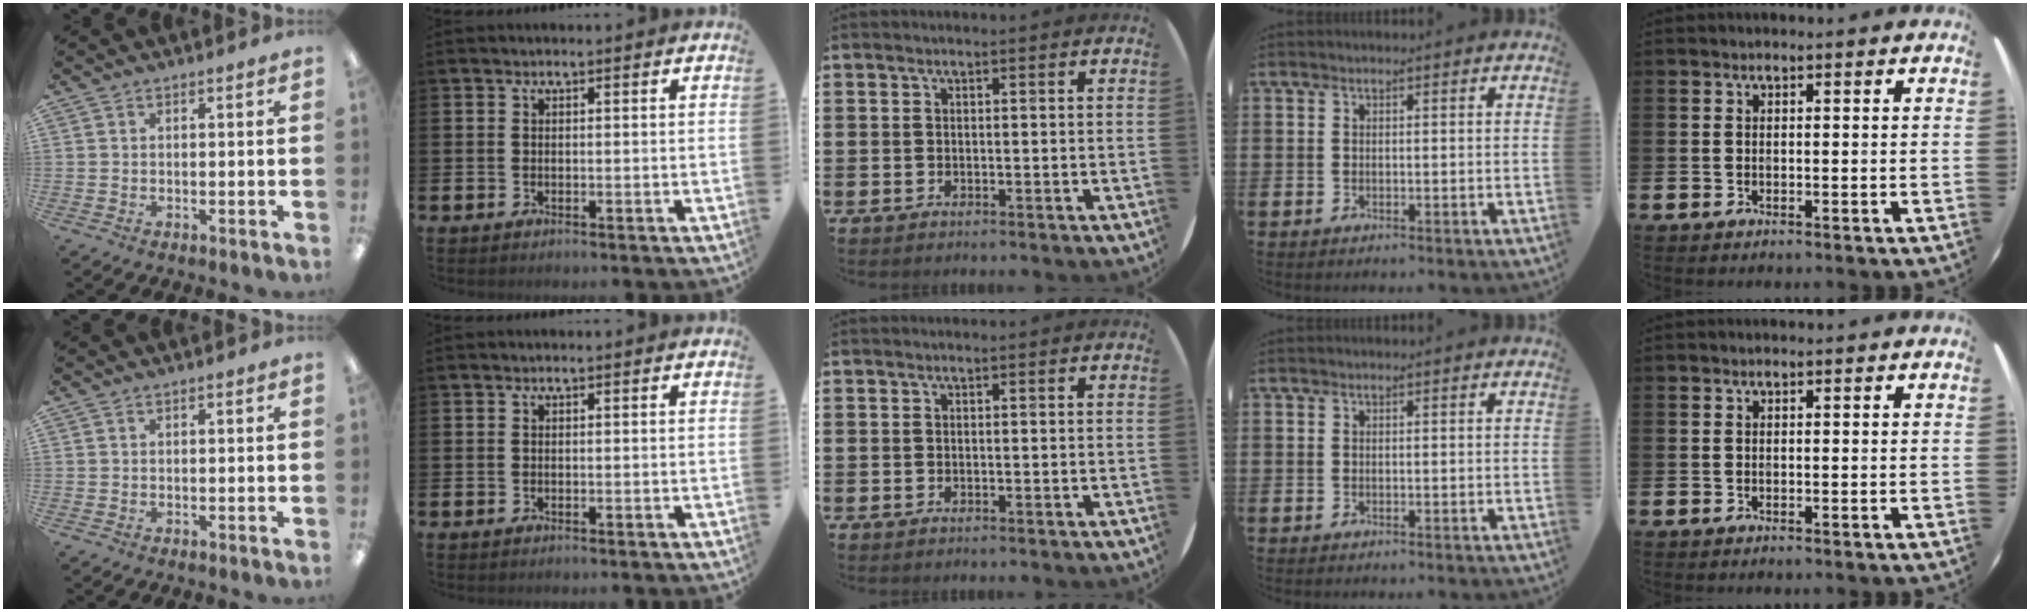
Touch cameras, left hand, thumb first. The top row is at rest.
{}